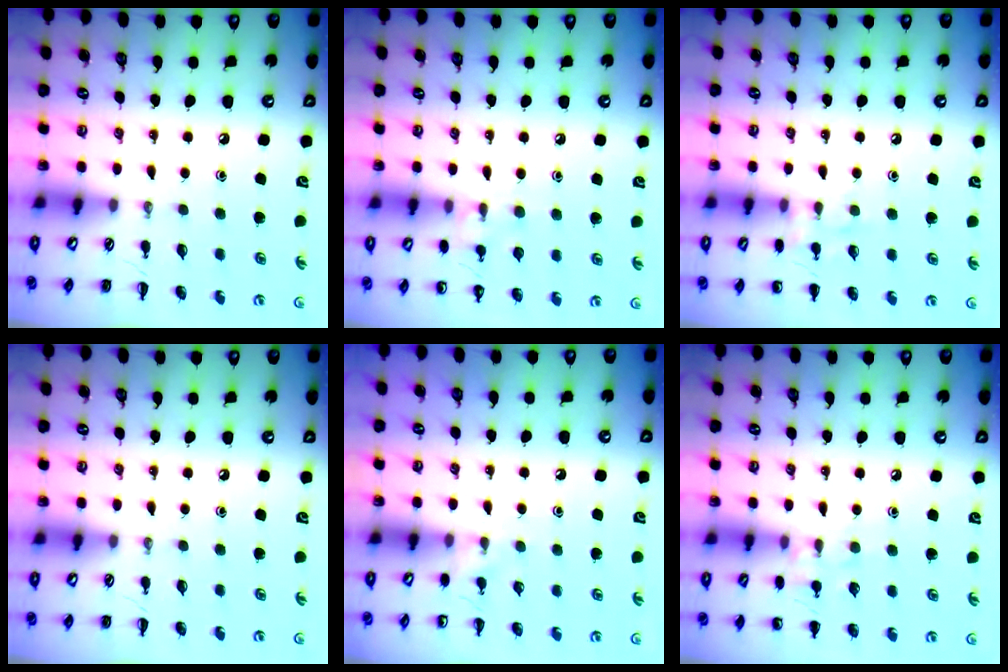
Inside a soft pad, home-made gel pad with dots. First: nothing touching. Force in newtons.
{"total": 7.0, "press": 6.7, "slide": 2.0}
{"total": 6.8, "press": 6.7, "slide": 1.1}
{"total": 0.0}
{"total": 5.7, "press": 5.5, "slide": 1.6}
{"total": 7.9, "press": 7.6, "slide": 2.1}